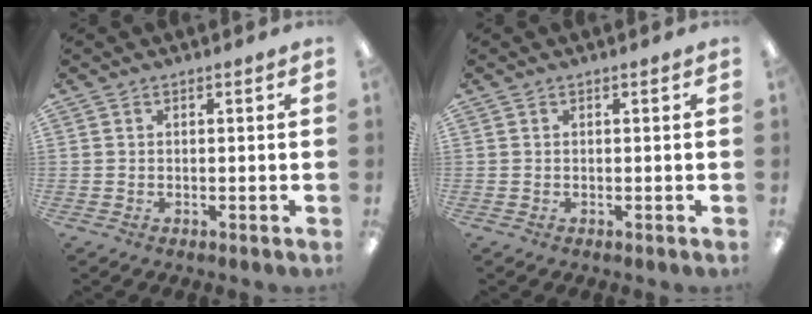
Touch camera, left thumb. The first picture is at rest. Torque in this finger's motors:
{"motor_torque": [-0.01, 0.01, 0.00, 0.00, 0.00]}